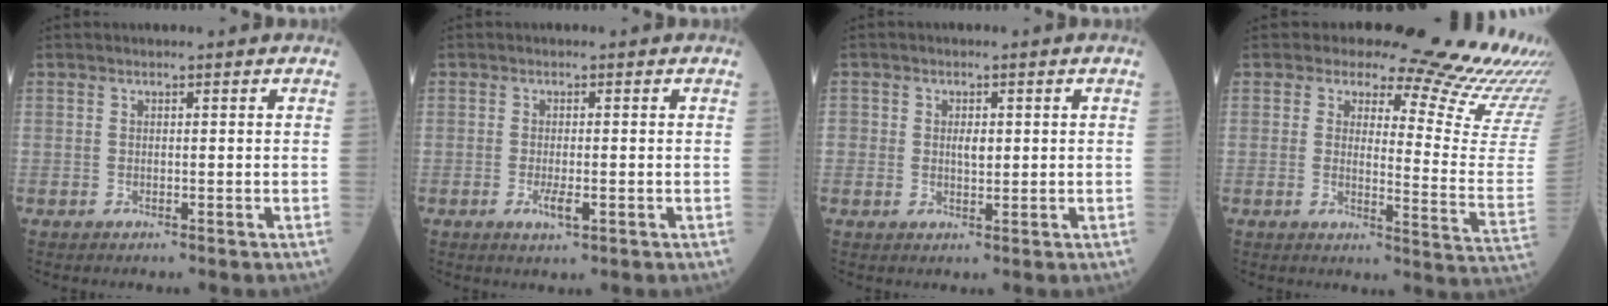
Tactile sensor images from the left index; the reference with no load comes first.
{"total": 2.4, "force": [-0.8, 0.6, 2.2], "torque": [-0.043, -0.002, -0.007]}
{"total": 2.4, "force": [0.2, 1.6, 1.8], "torque": [-0.026, 0.001, 0.008]}
{"total": 19.6, "force": [18.2, 2.5, 6.8], "torque": [-0.075, -0.127, 0.184]}